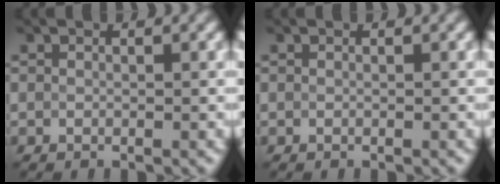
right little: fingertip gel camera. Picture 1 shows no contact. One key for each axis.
{"total": 0.0}